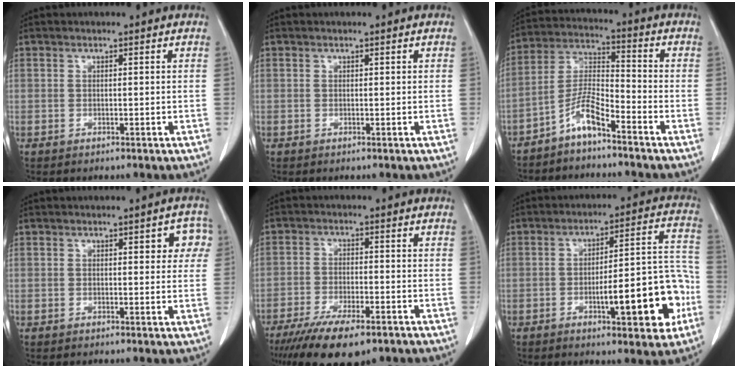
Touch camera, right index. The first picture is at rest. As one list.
[{"total": 0.0}, {"total": 6.5, "force": [-4.7, 1.0, 4.4], "torque": [-0.098, 0.004, -0.096]}, {"total": 4.5, "force": [1.4, 1.8, 3.8], "torque": [-0.028, 0.012, 0.011]}, {"total": 12.1, "force": [-8.6, 3.2, 8.0], "torque": [-0.129, -0.022, -0.134]}, {"total": 15.3, "force": [-5.2, 3.2, 14.0], "torque": [-0.187, 0.028, -0.066]}]